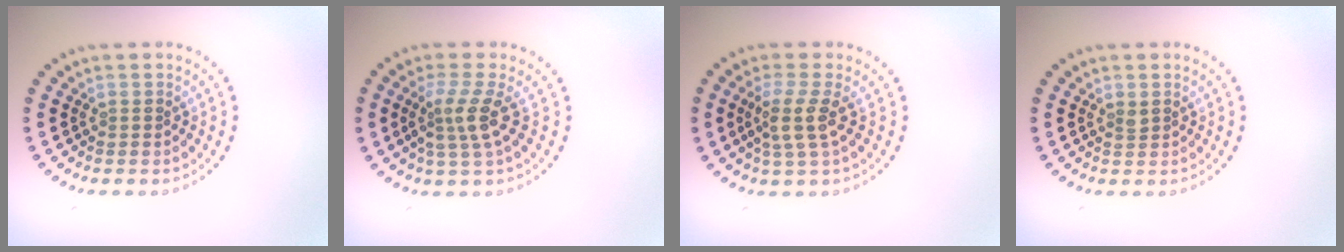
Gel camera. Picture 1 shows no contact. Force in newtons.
{"total": 3.0, "press": 2.3, "slide": 2.0}
{"total": 2.9, "press": 2.3, "slide": 1.7}
{"total": 0.6, "press": 0.5, "slide": 0.3}